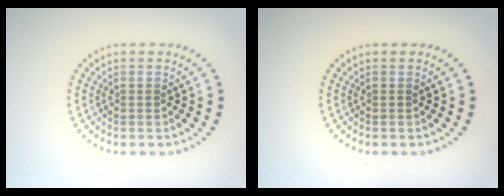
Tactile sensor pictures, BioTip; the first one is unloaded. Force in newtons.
{"total": 0.0}